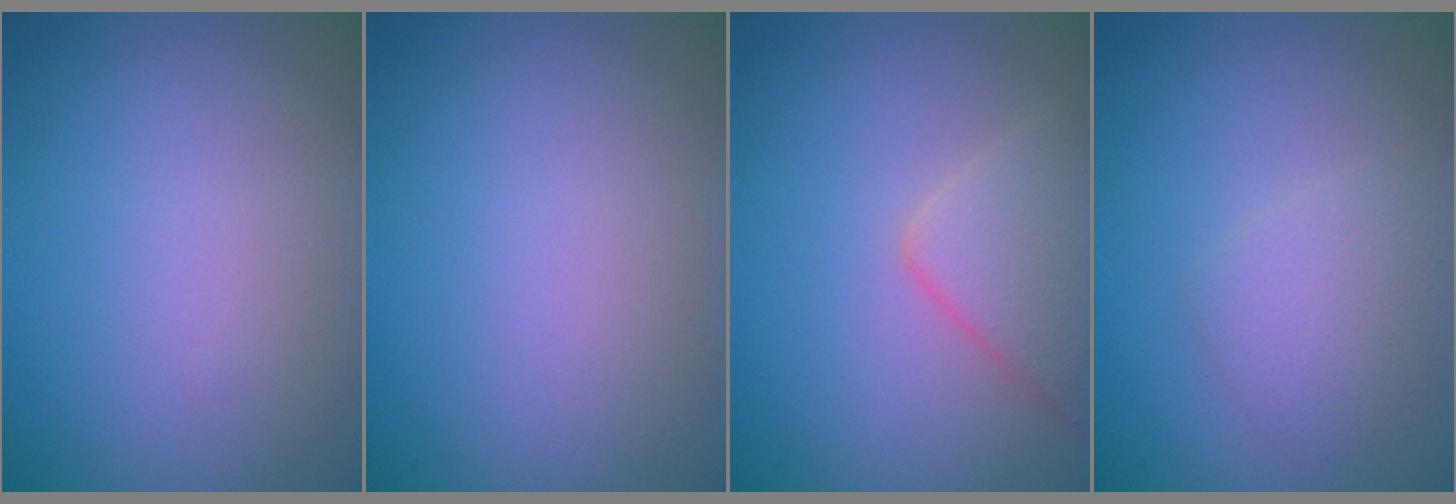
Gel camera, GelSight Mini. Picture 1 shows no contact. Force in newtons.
{"total": 0.0}
{"total": 3.8, "press": 3.8, "slide": 0.2}
{"total": 2.2, "press": 2.2, "slide": 0.1}